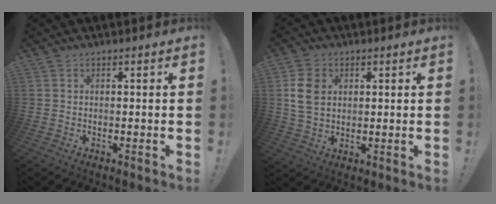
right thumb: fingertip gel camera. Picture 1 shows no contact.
{"total": 9.0, "force": [2.2, 6.9, 5.3], "torque": [-0.104, 0.004, 0.043]}